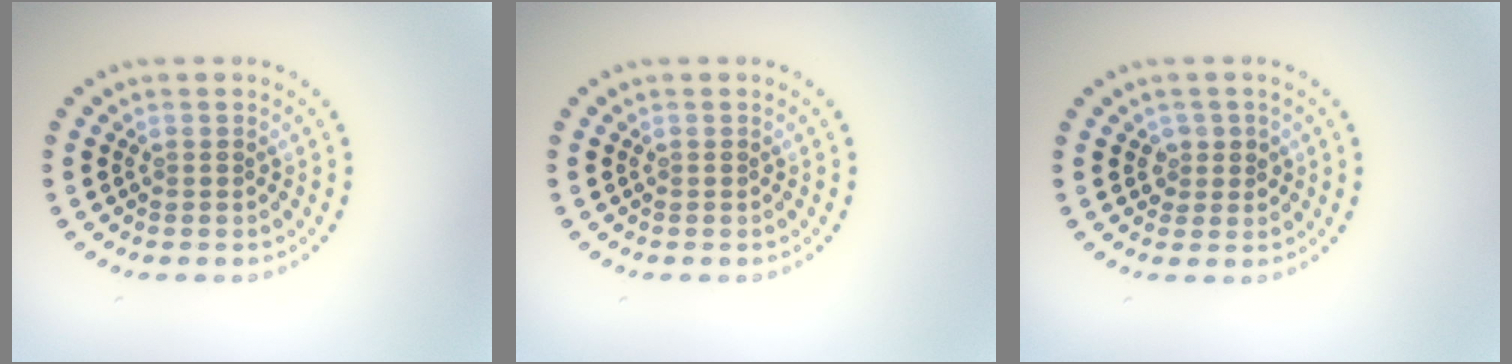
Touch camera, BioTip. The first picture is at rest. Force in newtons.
{"total": 0.0}
{"total": 1.4, "press": 1.3, "slide": 0.5}